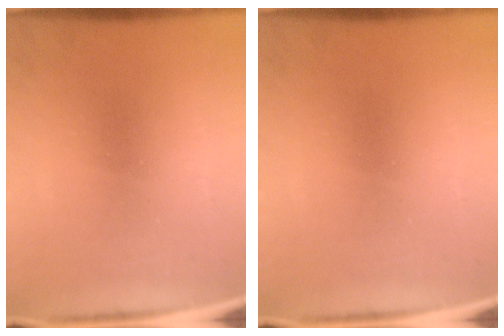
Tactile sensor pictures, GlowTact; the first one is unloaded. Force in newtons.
{"total": 0.0}